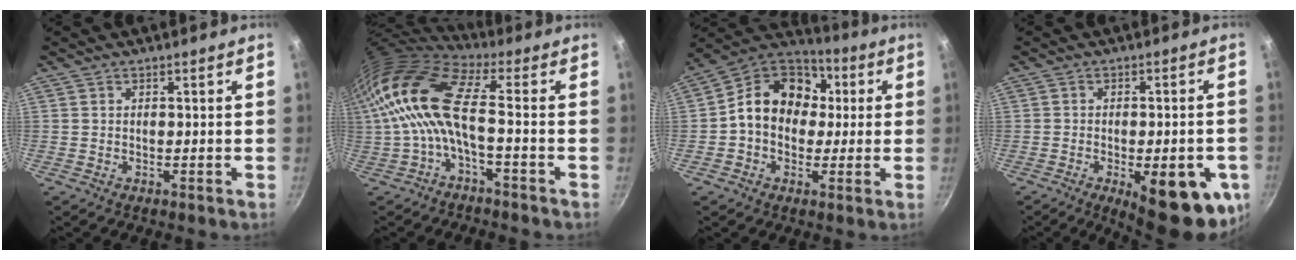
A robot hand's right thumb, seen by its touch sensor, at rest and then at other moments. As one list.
[{"total": 14.5, "force": [-0.9, 5.1, 13.6], "torque": [-0.289, 0.021, -0.031]}, {"total": 15.2, "force": [1.4, 12.2, 8.9], "torque": [-0.107, 0.034, 0.002]}, {"total": 17.2, "force": [-5.9, 6.4, 14.8], "torque": [-0.146, 0.000, -0.071]}]